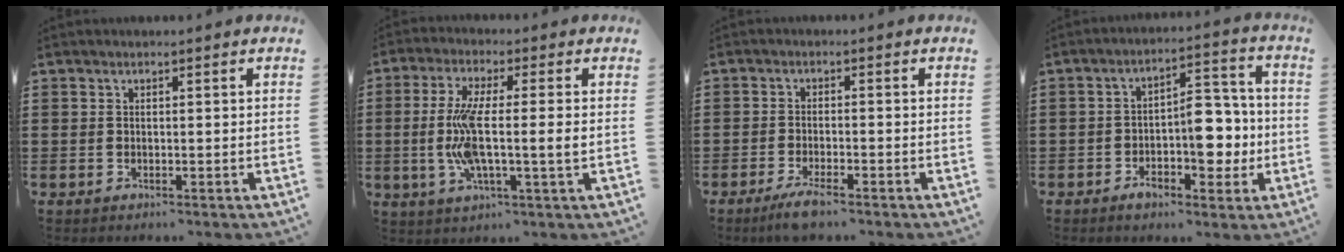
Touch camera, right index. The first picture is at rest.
{"total": 9.0, "force": [-0.8, 1.7, 8.8], "torque": [-0.182, -0.013, -0.022]}
{"total": 3.4, "force": [-2.6, 0.1, 2.1], "torque": [-0.049, -0.009, -0.050]}
{"total": 9.3, "force": [-1.6, 5.3, 7.4], "torque": [-0.088, 0.004, -0.030]}